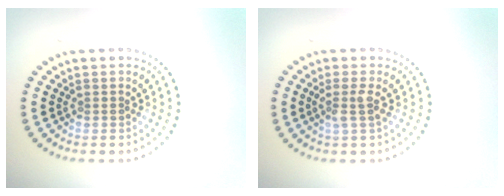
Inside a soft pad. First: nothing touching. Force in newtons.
{"total": 1.8, "press": 1.4, "slide": 1.2}